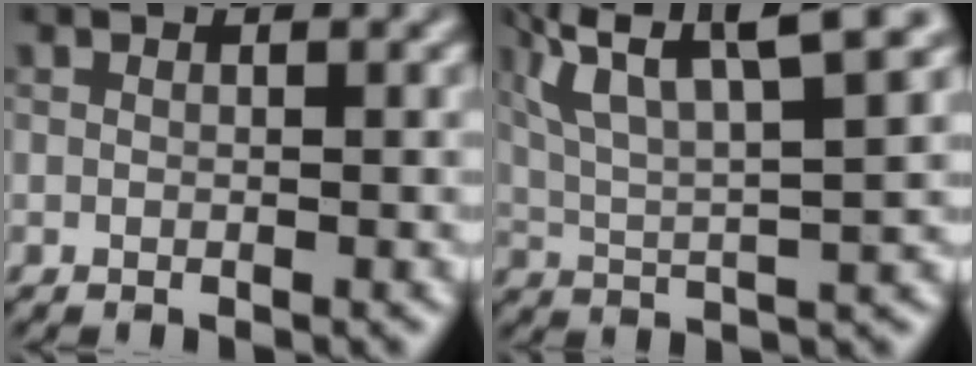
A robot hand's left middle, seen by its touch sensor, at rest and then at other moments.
{"total": 8.6, "force": [3.9, 2.5, 7.2], "torque": [-0.126, 0.019, 0.066]}